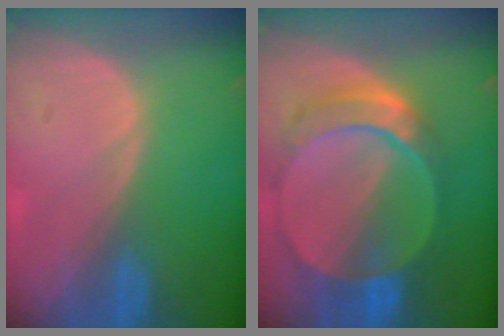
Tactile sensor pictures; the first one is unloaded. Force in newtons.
{"total": 9.7, "press": 8.4, "slide": 4.9}